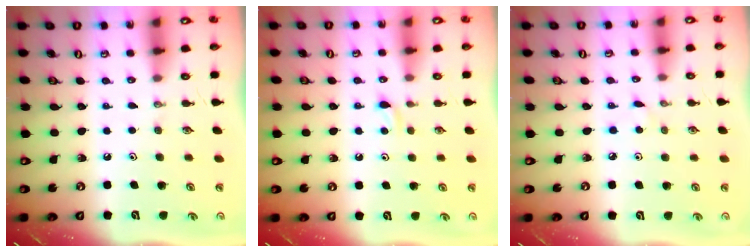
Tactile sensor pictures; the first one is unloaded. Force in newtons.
{"total": 3.3, "press": 3.3, "slide": 0.5}
{"total": 2.7, "press": 2.7, "slide": 0.3}